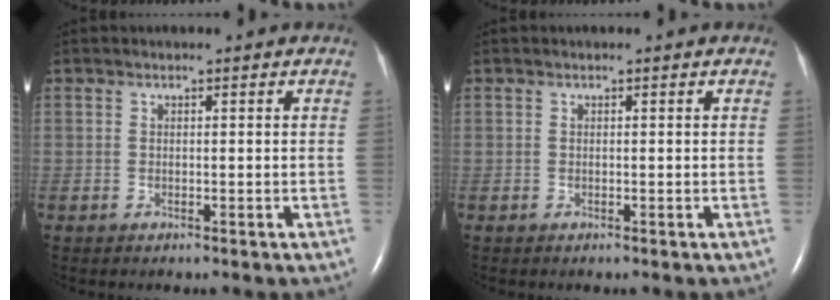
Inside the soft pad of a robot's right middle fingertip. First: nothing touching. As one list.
[{"total": 0.0}]